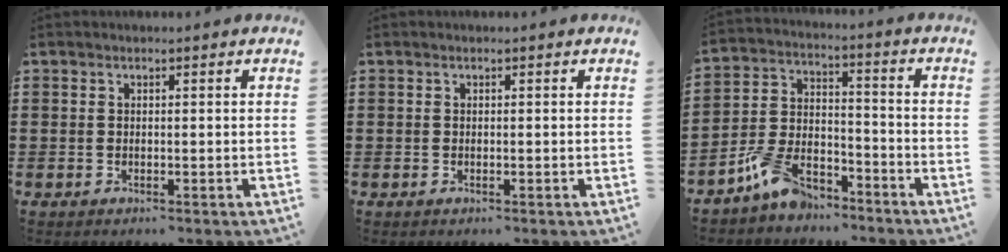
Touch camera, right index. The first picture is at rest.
{"total": 0.0}
{"total": 8.5, "force": [-7.0, 3.3, 3.5], "torque": [-0.085, 0.018, -0.137]}